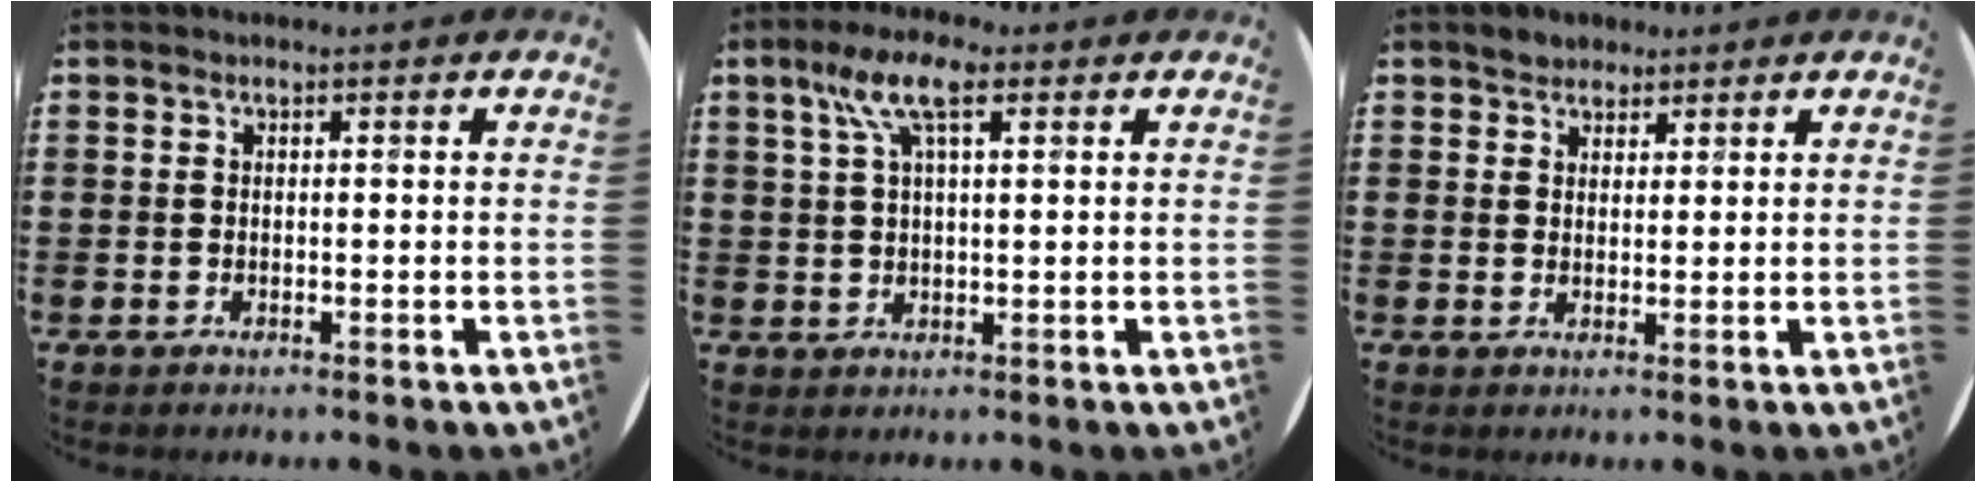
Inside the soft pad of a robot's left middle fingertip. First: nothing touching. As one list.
[{"total": 6.6, "force": [3.3, 2.3, 5.2], "torque": [-0.105, 0.010, 0.054]}, {"total": 2.2, "force": [1.9, 1.1, -0.1], "torque": [0.006, 0.002, 0.036]}]